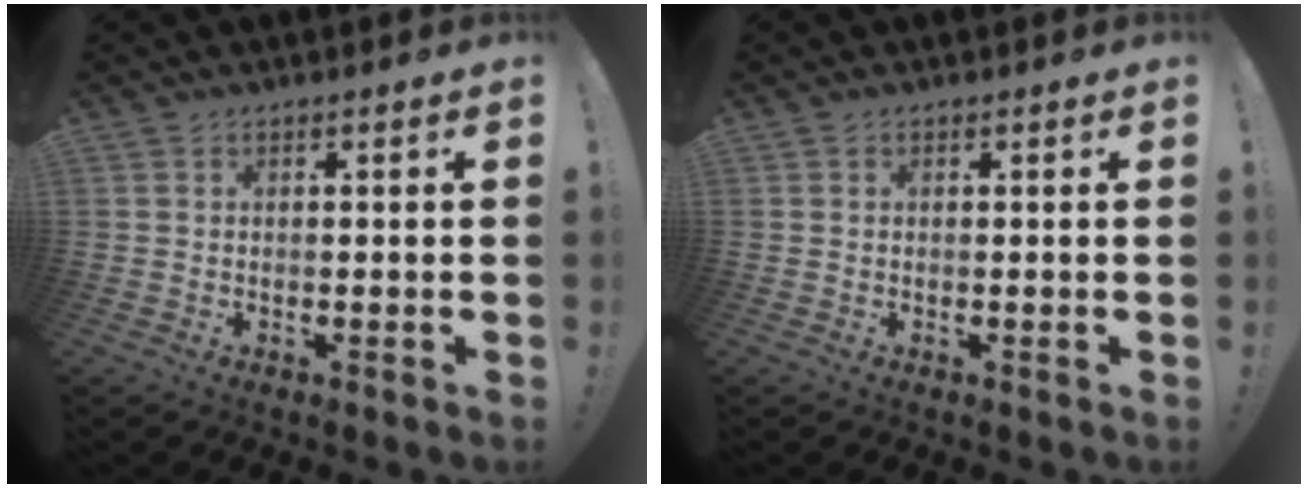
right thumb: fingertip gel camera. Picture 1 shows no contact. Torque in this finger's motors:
{"motor_torque": [-0.02, -0.20, -0.12, 0.18, -0.04]}